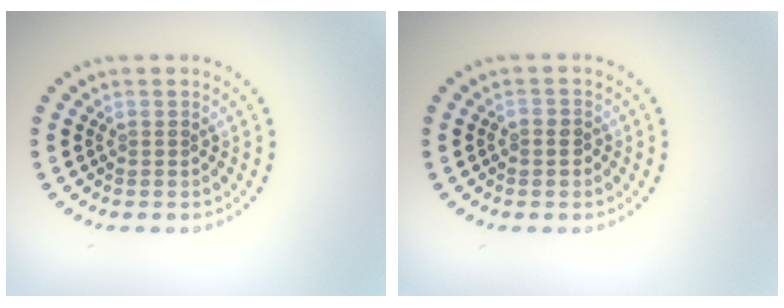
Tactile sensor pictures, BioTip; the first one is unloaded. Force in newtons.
{"total": 0.8, "press": 0.7, "slide": 0.3}